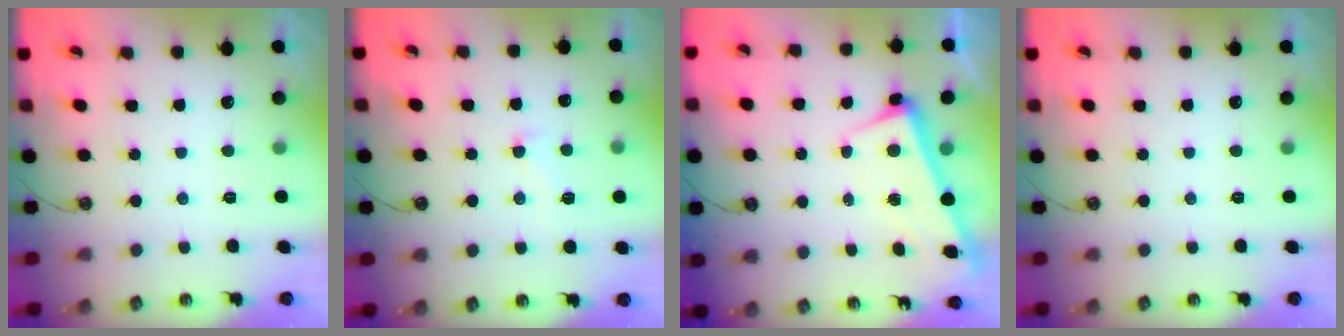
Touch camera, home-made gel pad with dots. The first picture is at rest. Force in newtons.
{"total": 2.1, "press": 2.1, "slide": 0.6}
{"total": 2.5, "press": 2.4, "slide": 0.6}
{"total": 0.0}